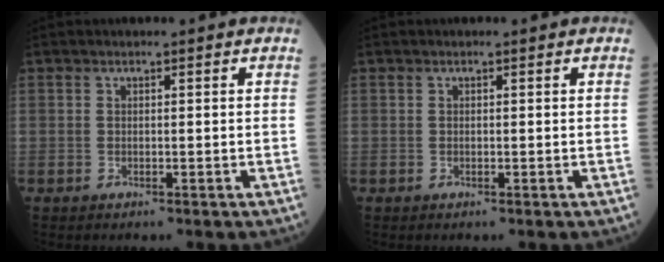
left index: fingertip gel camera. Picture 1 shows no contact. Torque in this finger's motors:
{"motor_torque": [-0.30, 0.43, -0.02, -0.01]}